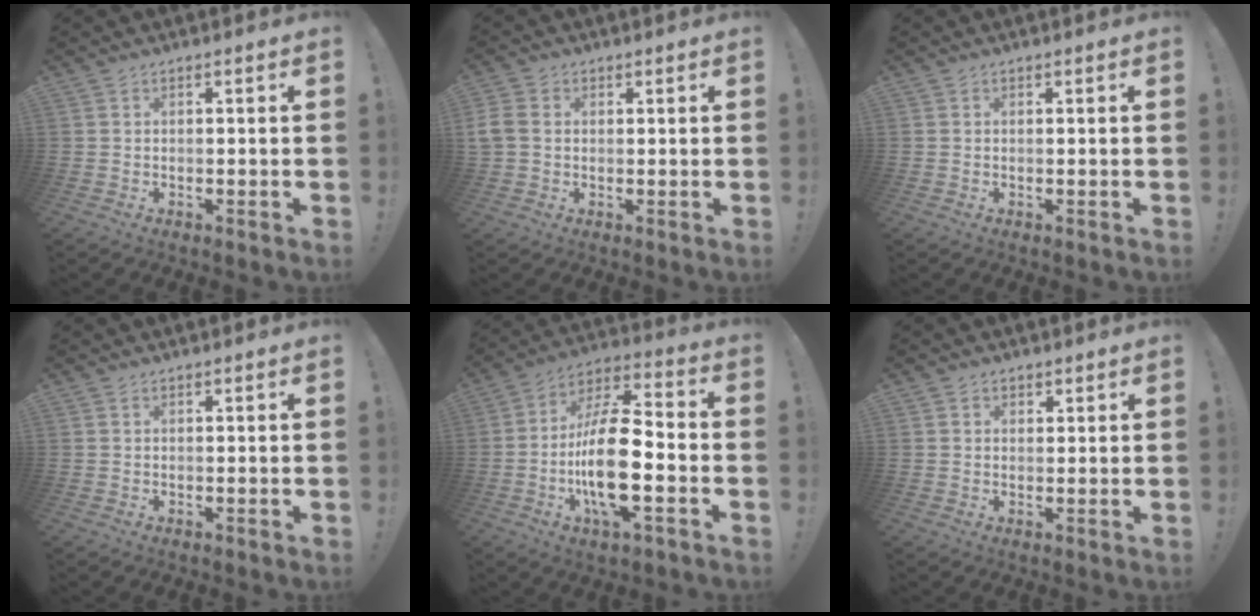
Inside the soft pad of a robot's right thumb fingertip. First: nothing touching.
{"total": 5.7, "force": [0.7, 4.6, 3.2], "torque": [-0.081, 0.004, 0.014]}
{"total": 0.0}
{"total": 0.0}
{"total": 20.4, "force": [-4.5, 7.8, 18.3], "torque": [-0.345, 0.017, -0.075]}
{"total": 1.7, "force": [1.2, 1.3, 0.2], "torque": [0.011, -0.007, 0.020]}